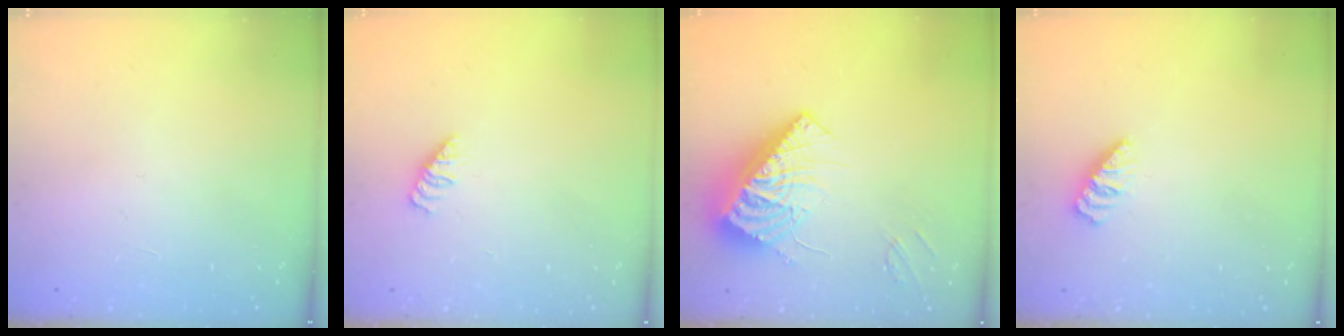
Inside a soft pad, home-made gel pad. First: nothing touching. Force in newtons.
{"total": 1.4, "press": 1.3, "slide": 0.3}
{"total": 15.5, "press": 15.4, "slide": 1.8}
{"total": 0.0}